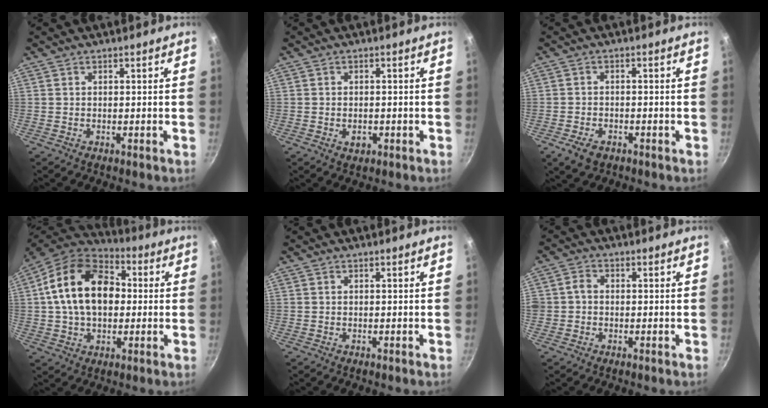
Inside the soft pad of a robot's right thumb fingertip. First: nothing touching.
{"total": 2.5, "force": [-0.8, 1.7, 1.6], "torque": [-0.021, 0.003, -0.010]}
{"total": 4.5, "force": [-2.5, 2.7, 2.6], "torque": [-0.051, 0.012, -0.041]}
{"total": 19.1, "force": [2.1, 13.0, 13.8], "torque": [-0.210, 0.027, 0.020]}
{"total": 0.0}
{"total": 2.5, "force": [-0.3, 2.2, 1.2], "torque": [-0.012, 0.011, -0.009]}